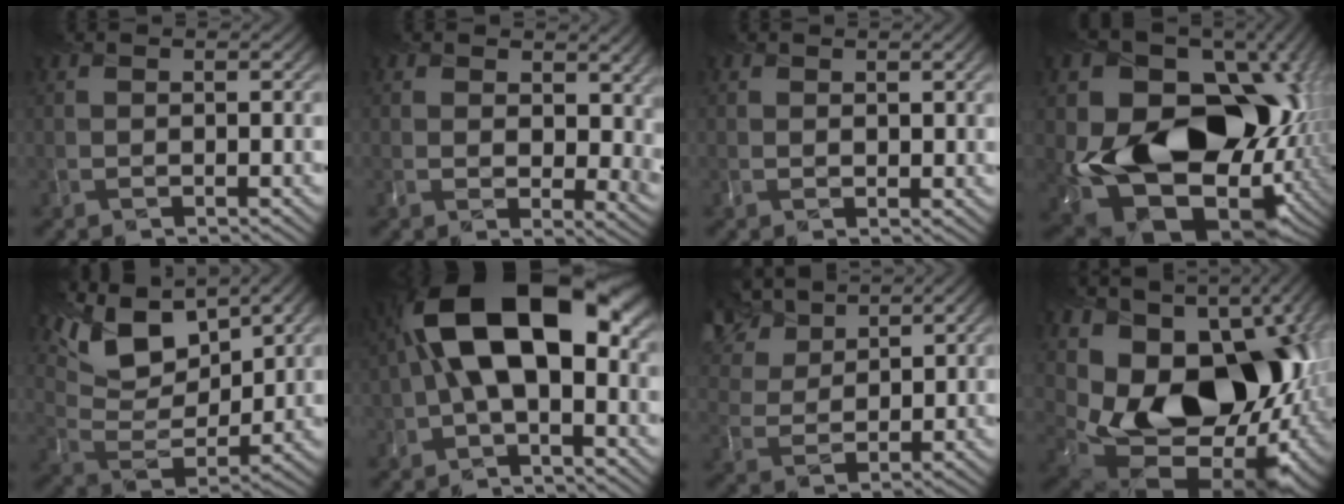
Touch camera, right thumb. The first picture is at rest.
{"total": 8.7, "force": [1.9, 6.2, 5.8], "torque": [-0.072, -0.017, 0.054]}
{"total": 1.1, "force": [0.6, 0.6, 0.8], "torque": [-0.015, -0.002, 0.017]}
{"total": 19.0, "force": [-0.3, 14.9, 11.7], "torque": [-0.187, -0.057, 0.048]}
{"total": 12.4, "force": [8.0, 5.4, 7.7], "torque": [-0.175, 0.007, 0.143]}
{"total": 15.9, "force": [1.5, 8.6, 13.3], "torque": [-0.232, 0.024, 0.010]}
{"total": 7.0, "force": [5.7, 3.0, 2.7], "torque": [-0.075, 0.012, 0.116]}
{"total": 15.9, "force": [2.6, 10.8, 11.3], "torque": [-0.171, -0.031, 0.062]}